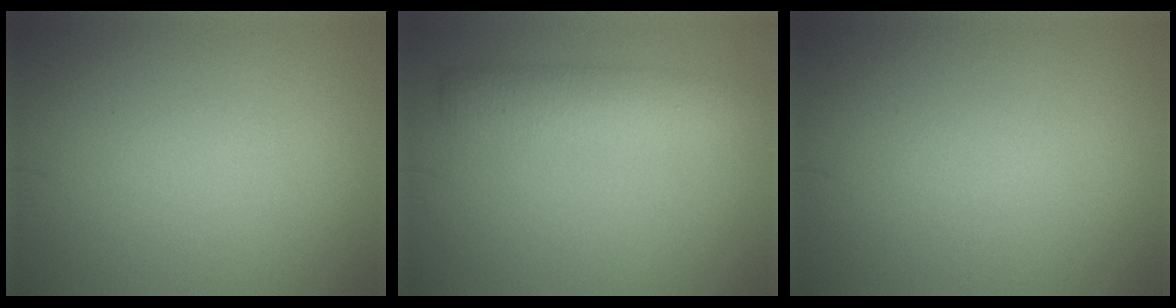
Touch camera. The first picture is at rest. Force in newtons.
{"total": 3.3, "press": 3.3, "slide": 0.1}
{"total": 0.0}